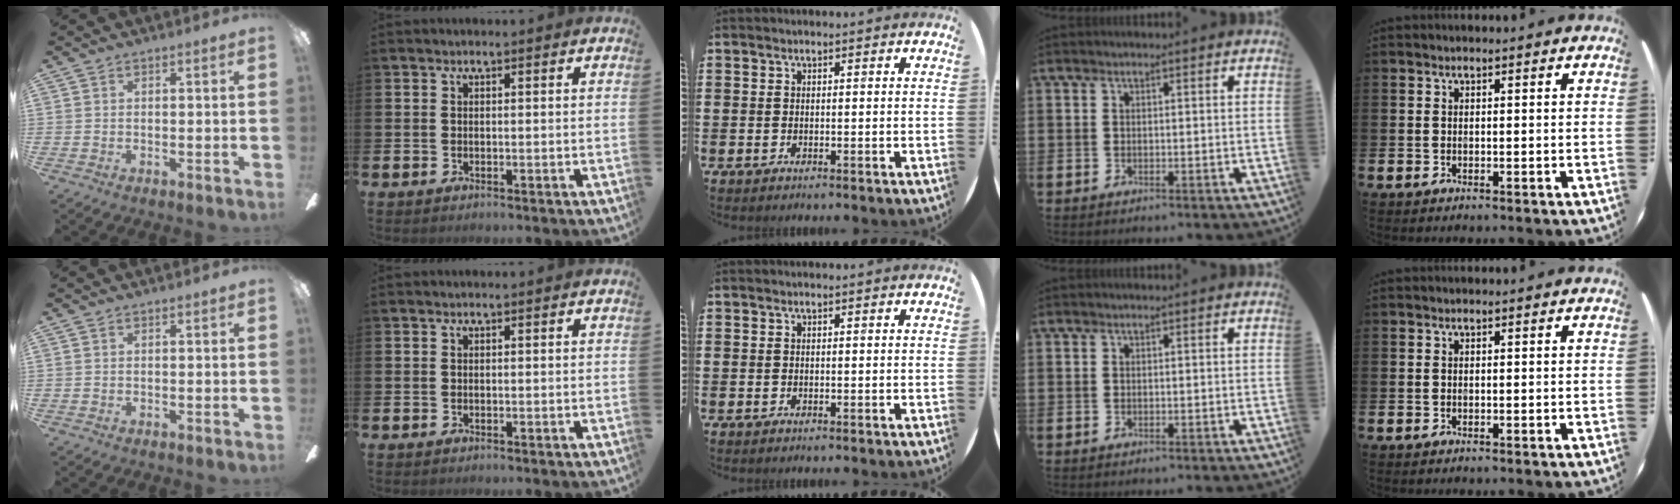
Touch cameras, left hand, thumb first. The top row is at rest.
{}